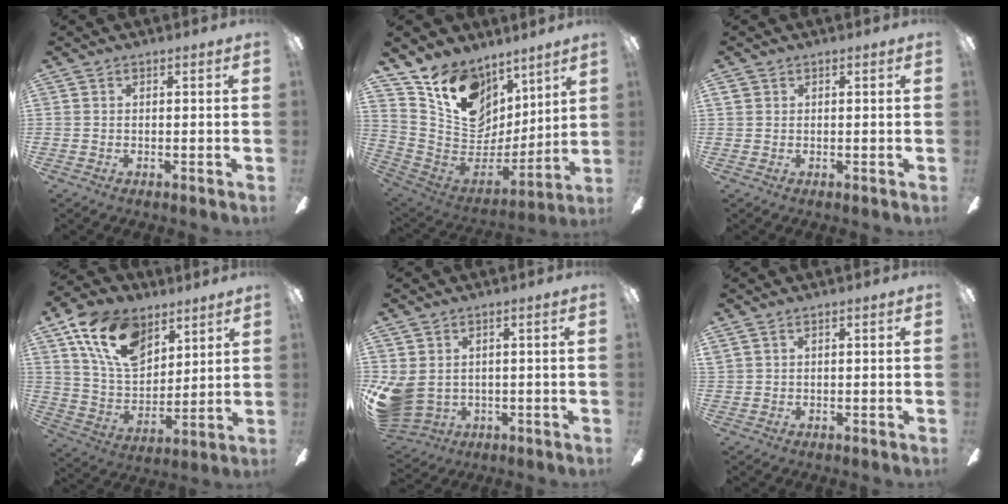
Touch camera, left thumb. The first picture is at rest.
{"total": 16.1, "force": [9.1, 11.6, 6.4], "torque": [-0.113, -0.057, 0.178]}
{"total": 1.3, "force": [0.5, 1.1, 0.4], "torque": [-0.009, 0.002, 0.009]}
{"total": 17.9, "force": [10.2, 11.2, 9.5], "torque": [-0.175, -0.028, 0.192]}
{"total": 7.3, "force": [0.2, 6.0, 4.1], "torque": [-0.115, -0.007, 0.002]}
{"total": 1.3, "force": [0.7, 0.9, 0.6], "torque": [-0.015, 0.002, 0.014]}